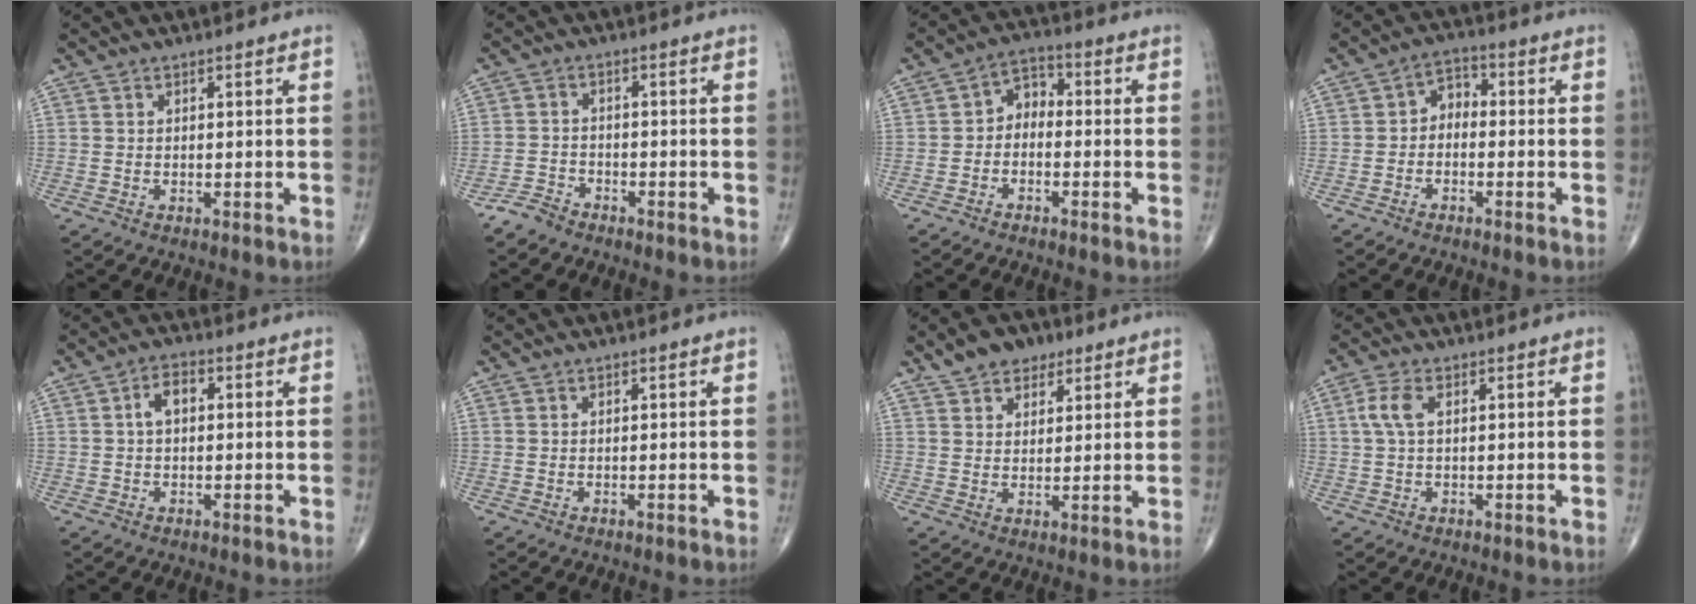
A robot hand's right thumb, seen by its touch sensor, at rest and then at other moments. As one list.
[{"total": 3.3, "force": [-2.9, 1.4, 0.5], "torque": [-0.010, 0.007, -0.061]}, {"total": 4.6, "force": [-1.1, 3.4, 2.9], "torque": [-0.031, 0.028, -0.035]}, {"total": 4.0, "force": [-0.9, 3.0, 2.6], "torque": [-0.026, 0.025, -0.031]}, {"total": 4.3, "force": [0.6, 2.5, 3.4], "torque": [-0.060, 0.015, 0.007]}, {"total": 0.0}, {"total": 7.3, "force": [4.6, 4.4, 3.6], "torque": [-0.031, -0.012, 0.076]}, {"total": 3.8, "force": [0.9, 1.8, 3.3], "torque": [-0.089, 0.011, 0.016]}]